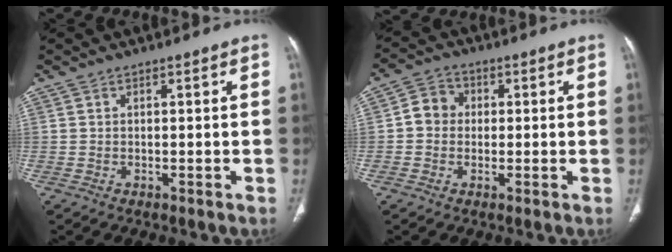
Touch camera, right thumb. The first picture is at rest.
{"total": 5.0, "force": [0.1, 4.6, 2.1], "torque": [-0.018, 0.014, -0.009]}